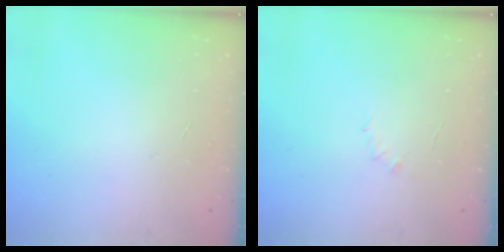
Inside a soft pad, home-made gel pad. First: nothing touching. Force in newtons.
{"total": 2.5, "press": 2.4, "slide": 0.7}